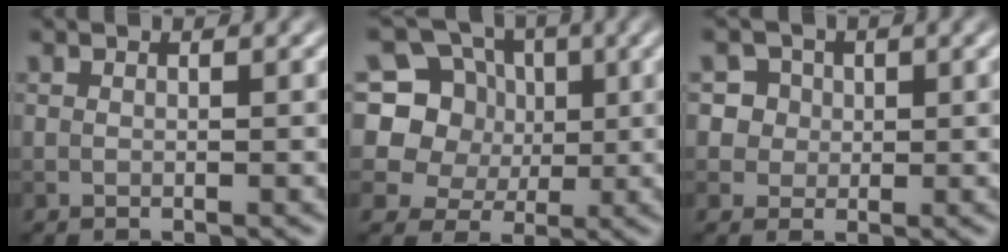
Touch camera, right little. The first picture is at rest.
{"total": 9.6, "force": [2.7, 8.4, 3.8], "torque": [-0.092, 0.025, 0.030]}
{"total": 5.0, "force": [2.1, 4.3, 1.7], "torque": [-0.010, 0.017, 0.019]}